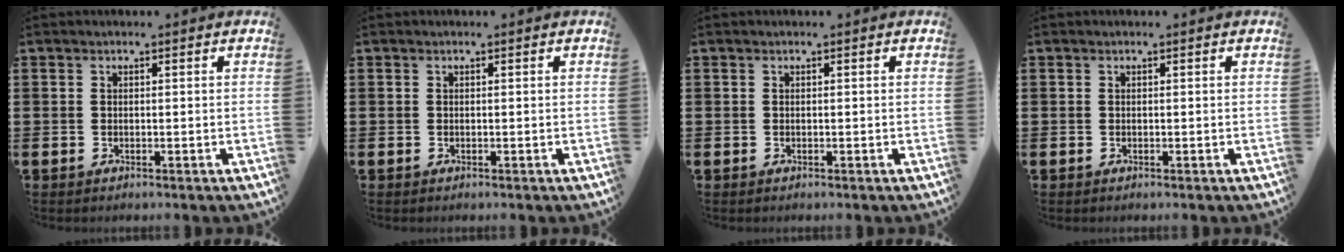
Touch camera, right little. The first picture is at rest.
{"total": 0.0}
{"total": 0.0}
{"total": 0.0}